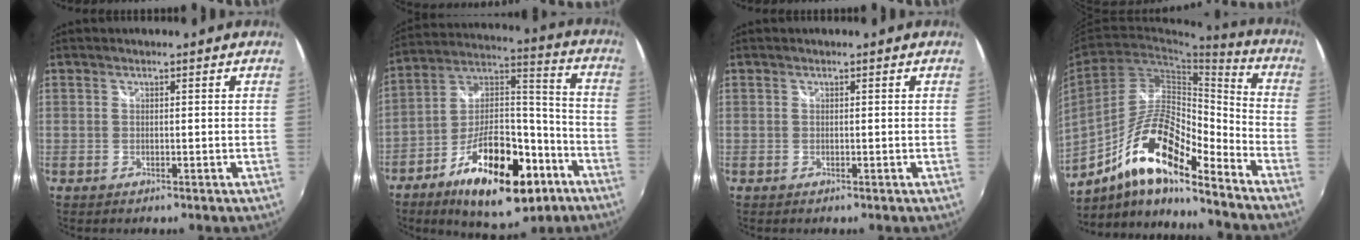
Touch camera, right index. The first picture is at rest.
{"total": 22.7, "force": [-11.7, 9.7, 16.9], "torque": [-0.279, 0.014, -0.176]}
{"total": 0.0}
{"total": 16.8, "force": [-10.6, 4.3, 12.4], "torque": [-0.227, 0.000, -0.201]}